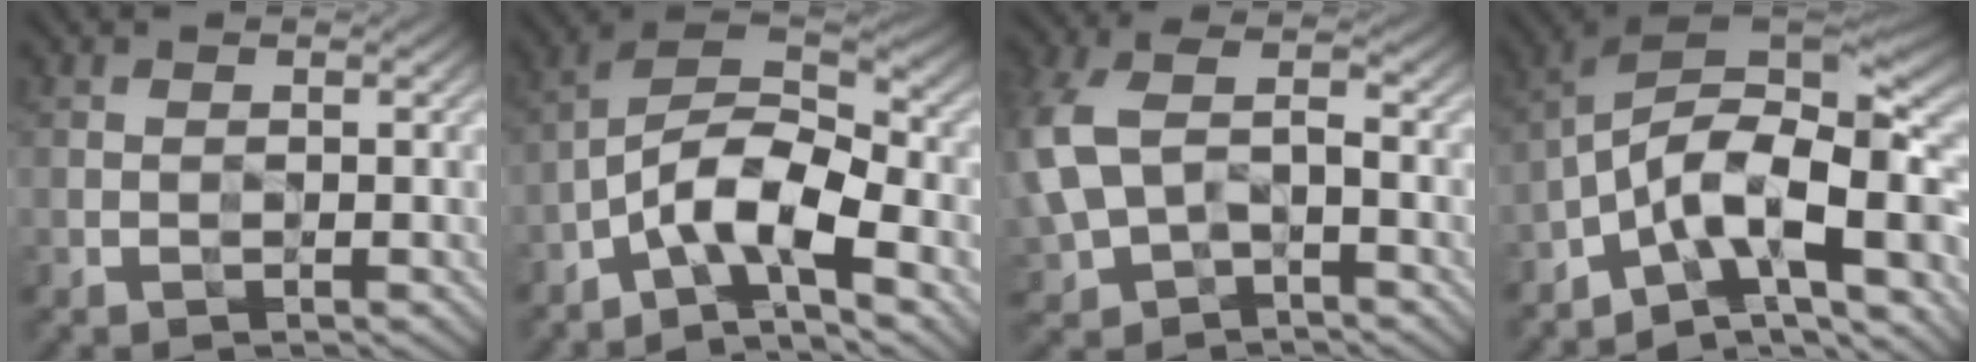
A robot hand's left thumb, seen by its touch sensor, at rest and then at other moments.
{"total": 11.7, "force": [-5.6, 4.5, 9.2], "torque": [-0.167, 0.000, -0.114]}
{"total": 10.3, "force": [-1.3, 7.0, 7.5], "torque": [-0.207, 0.003, -0.035]}
{"total": 15.1, "force": [-6.3, 6.5, 12.1], "torque": [-0.202, 0.012, -0.126]}